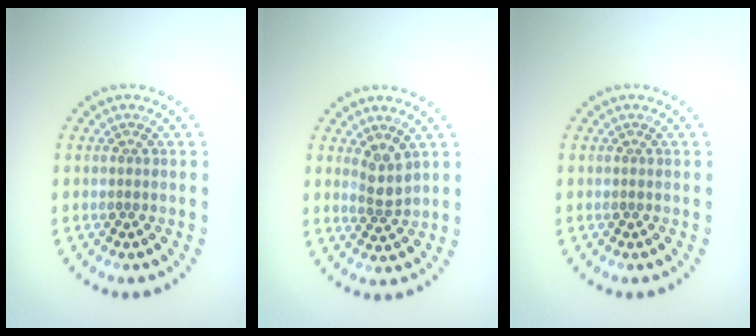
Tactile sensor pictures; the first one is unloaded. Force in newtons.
{"total": 2.0, "press": 1.6, "slide": 1.3}
{"total": 0.0}